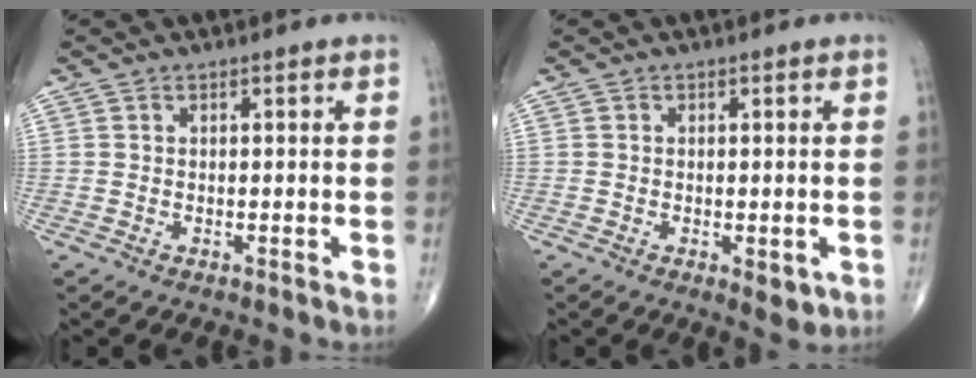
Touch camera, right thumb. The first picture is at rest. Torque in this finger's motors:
{"motor_torque": [0.29, 0.51, -0.06, -0.04, 0.01]}